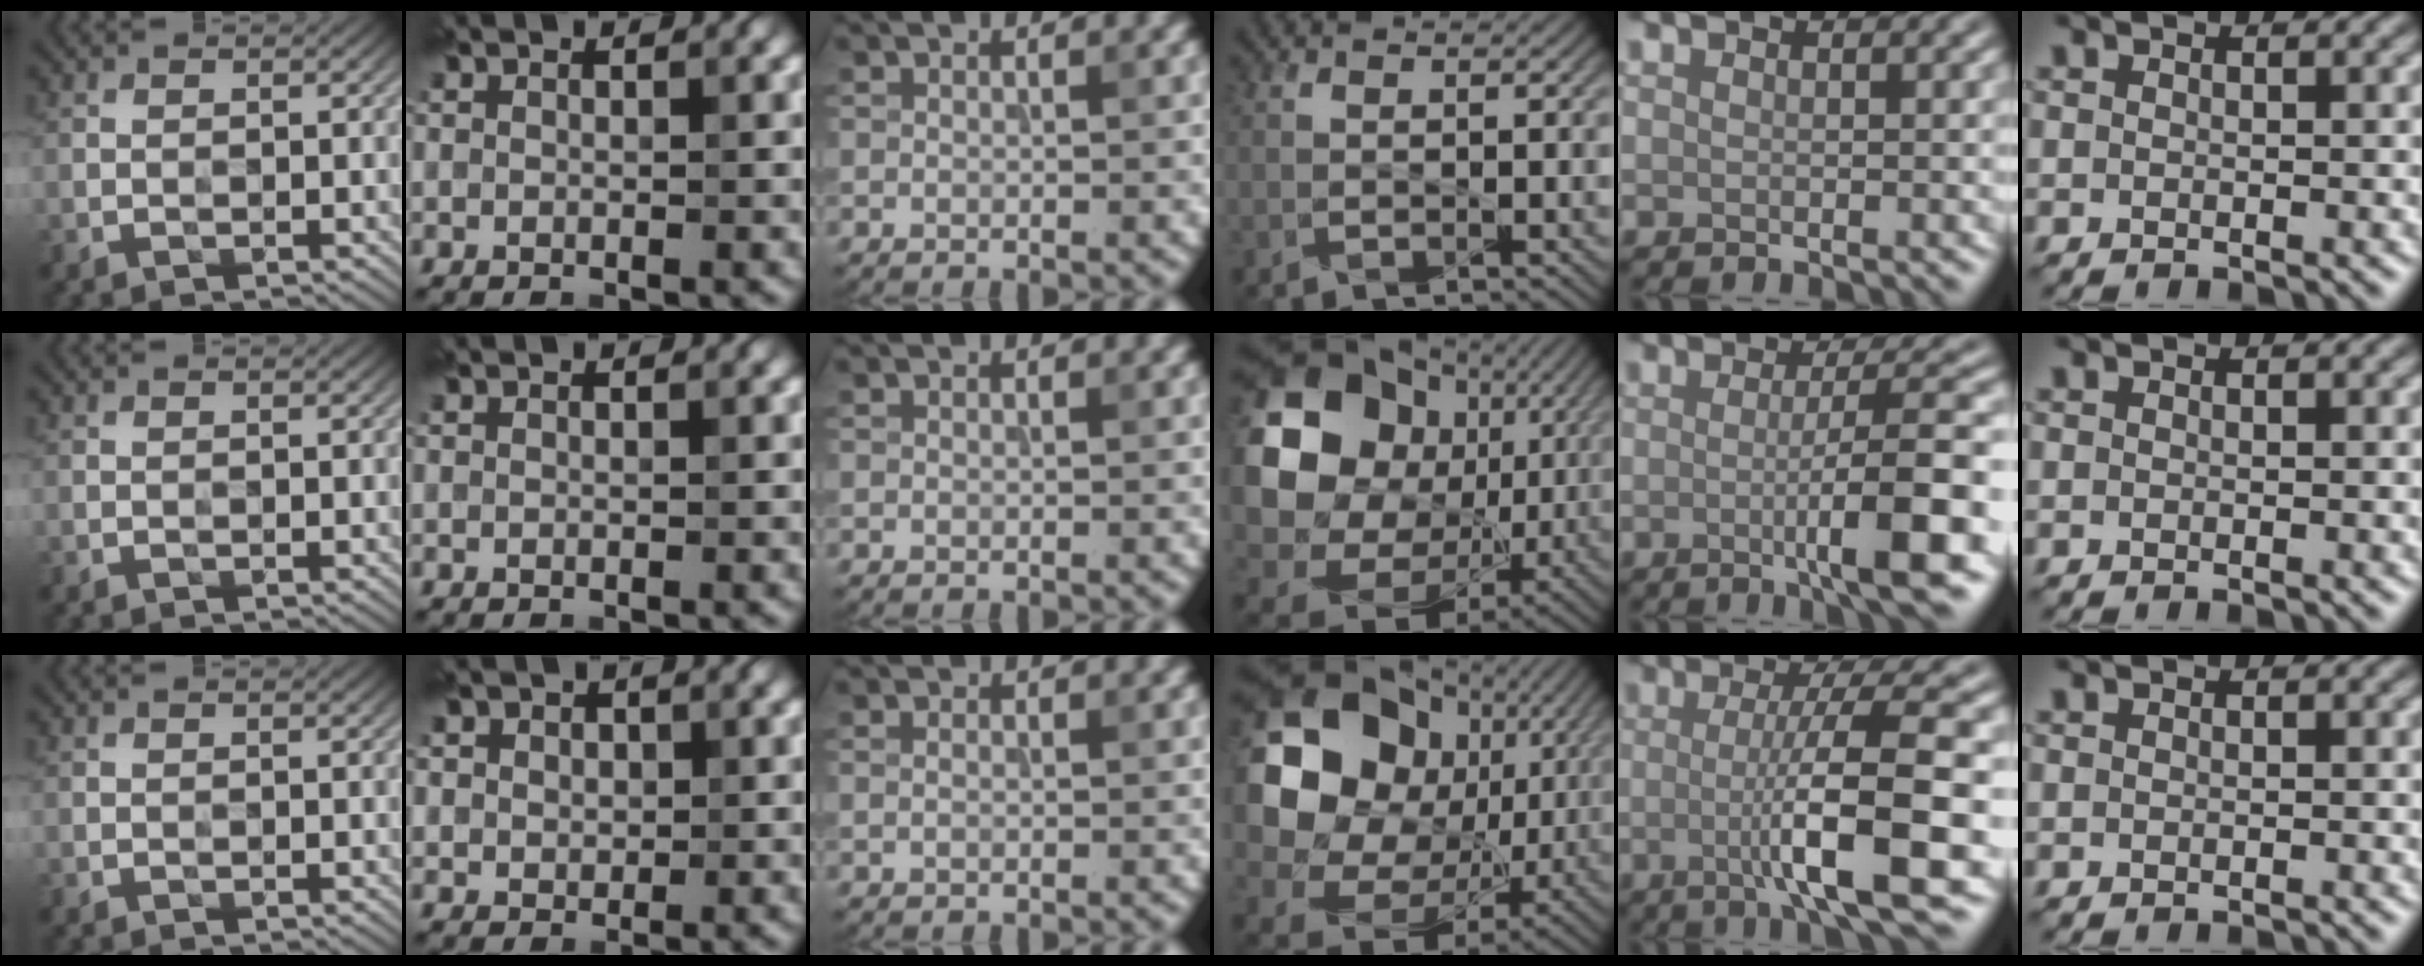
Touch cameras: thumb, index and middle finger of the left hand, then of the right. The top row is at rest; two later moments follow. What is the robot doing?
{"motion": "wipe", "object": "compact mirror"}